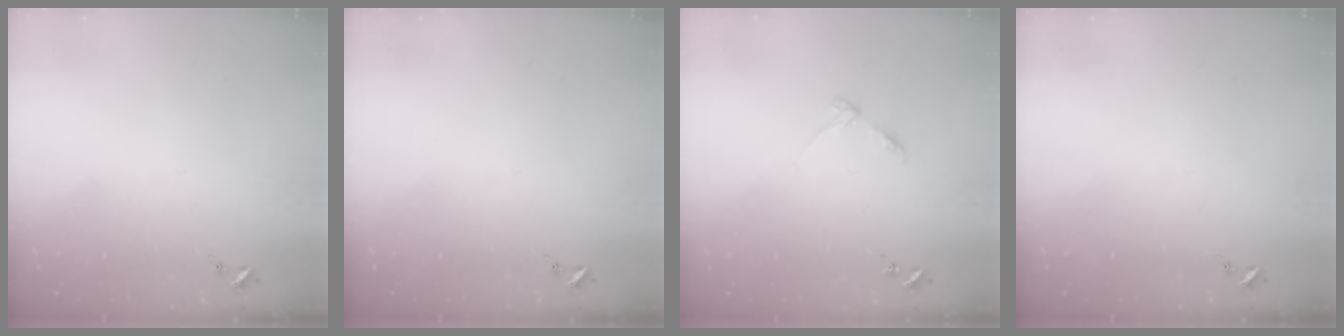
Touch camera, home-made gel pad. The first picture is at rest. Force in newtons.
{"total": 0.0}
{"total": 3.6, "press": 3.5, "slide": 0.4}
{"total": 0.0}